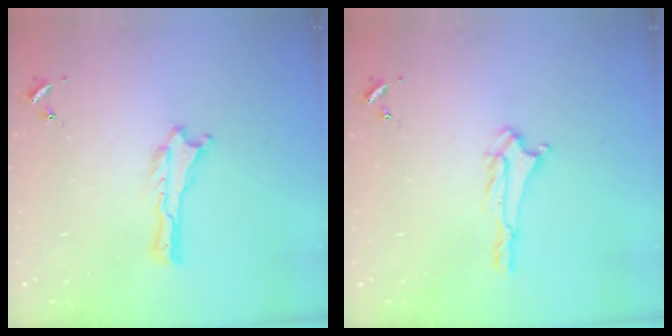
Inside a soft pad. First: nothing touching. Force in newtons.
{"total": 1.9, "press": 1.9, "slide": 0.4}